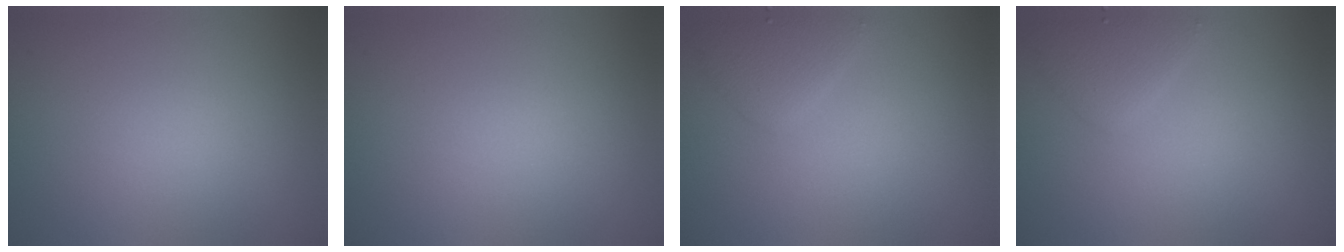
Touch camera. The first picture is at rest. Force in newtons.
{"total": 0.0}
{"total": 2.1, "press": 2.1, "slide": 0.0}
{"total": 2.1, "press": 2.1, "slide": 0.0}